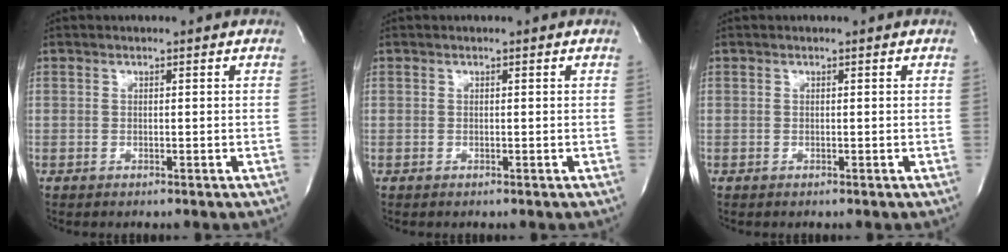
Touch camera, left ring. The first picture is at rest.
{"total": 0.0}
{"total": 0.0}